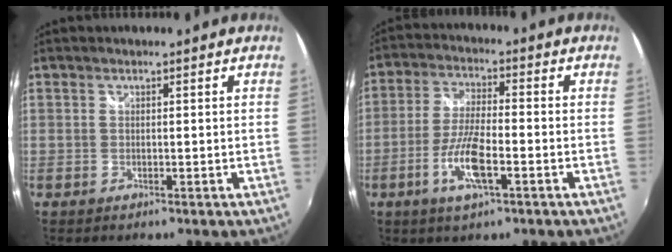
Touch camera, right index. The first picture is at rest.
{"total": 8.9, "force": [-3.5, 2.0, 8.0], "torque": [-0.165, -0.005, -0.070]}